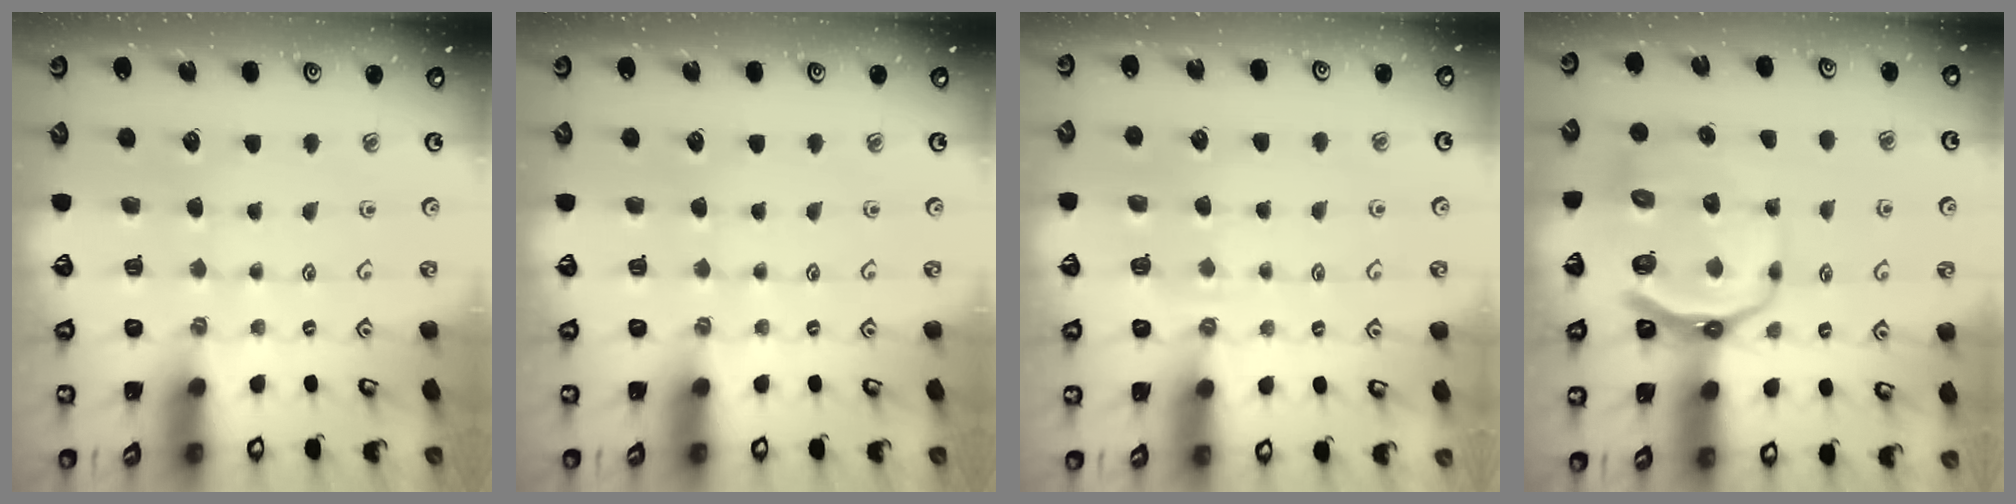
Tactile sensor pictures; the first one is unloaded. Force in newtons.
{"total": 0.0}
{"total": 2.8, "press": 2.5, "slide": 1.3}
{"total": 10.1, "press": 9.6, "slide": 3.2}